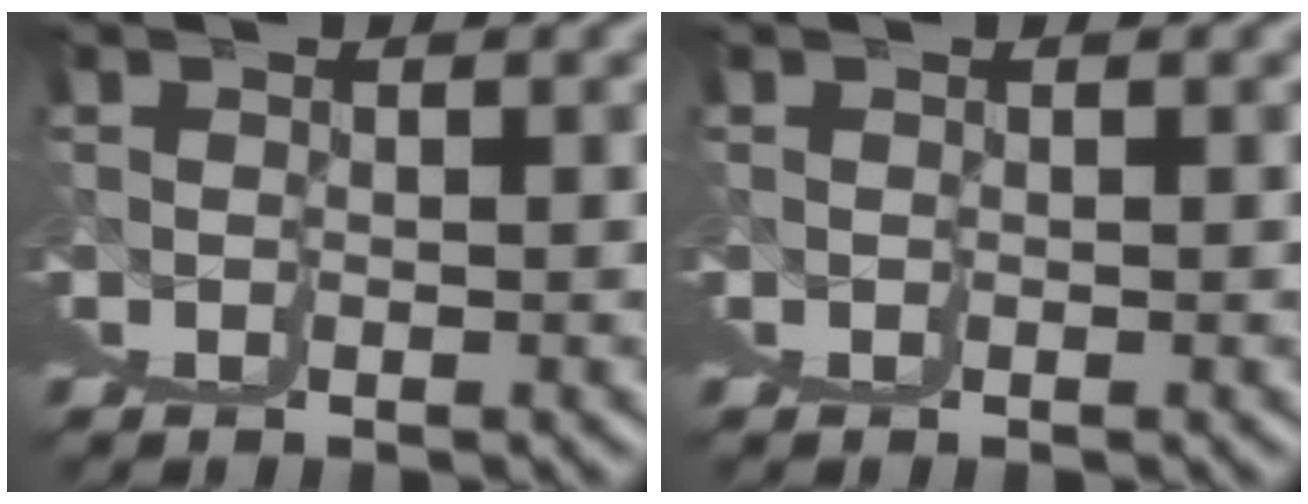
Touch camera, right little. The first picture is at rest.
{"total": 0.0}